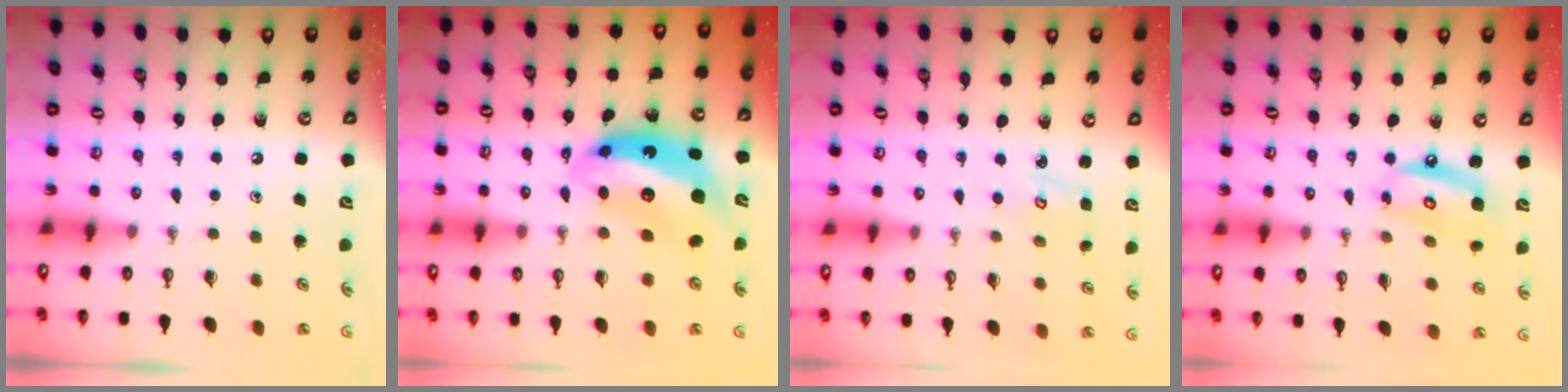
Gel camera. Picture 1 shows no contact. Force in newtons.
{"total": 14.0, "press": 14.0, "slide": 1.5}
{"total": 2.1, "press": 2.1, "slide": 0.2}
{"total": 10.9, "press": 10.8, "slide": 1.4}